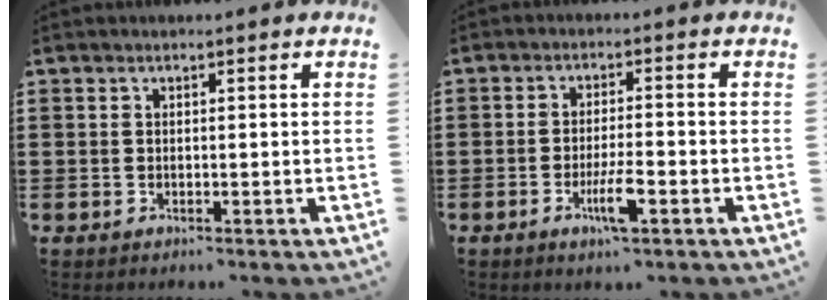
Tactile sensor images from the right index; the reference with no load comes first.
{"total": 5.4, "force": [-2.4, 1.0, 4.7], "torque": [-0.096, -0.010, -0.045]}